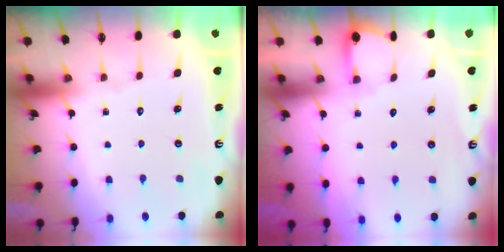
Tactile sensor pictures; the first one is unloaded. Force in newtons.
{"total": 2.7, "press": 2.7, "slide": 0.2}